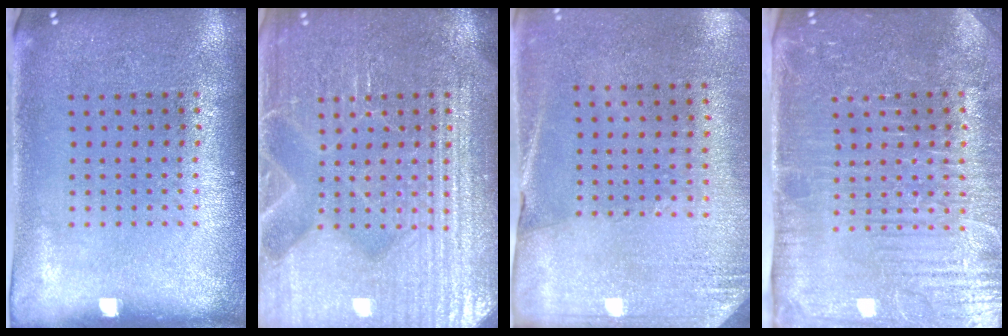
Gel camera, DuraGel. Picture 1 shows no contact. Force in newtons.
{"total": 6.8, "press": 6.7, "slide": 0.8}
{"total": 2.7, "press": 2.4, "slide": 1.2}
{"total": 4.8, "press": 4.4, "slide": 2.0}